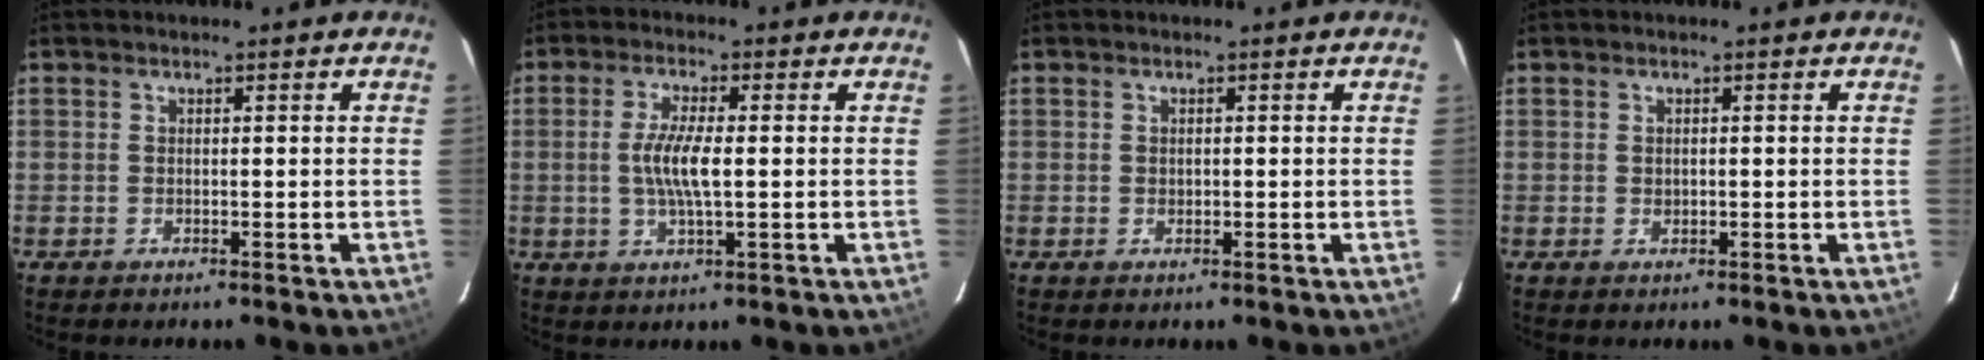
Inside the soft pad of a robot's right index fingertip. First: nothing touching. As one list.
[{"total": 6.4, "force": [-0.1, 1.2, 6.3], "torque": [-0.122, -0.001, -0.002]}, {"total": 0.9, "force": [0.0, 0.7, 0.6], "torque": [-0.010, 0.002, 0.000]}, {"total": 1.1, "force": [0.0, 0.8, 0.8], "torque": [-0.013, 0.002, 0.000]}]